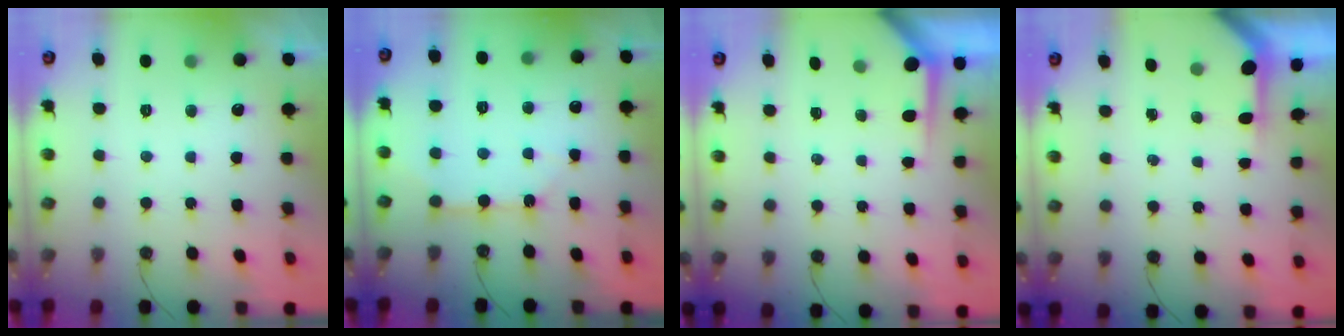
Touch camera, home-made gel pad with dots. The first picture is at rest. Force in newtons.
{"total": 6.3, "press": 6.3, "slide": 0.6}
{"total": 3.6, "press": 3.6, "slide": 0.3}
{"total": 2.8, "press": 2.8, "slide": 0.2}